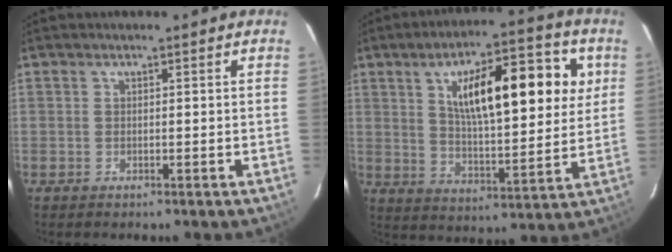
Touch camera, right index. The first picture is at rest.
{"total": 17.7, "force": [5.6, 5.3, 16.0], "torque": [-0.241, 0.024, 0.087]}